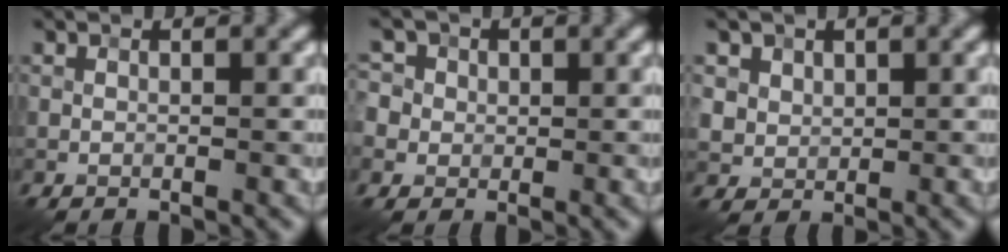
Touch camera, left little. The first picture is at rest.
{"total": 5.8, "force": [1.8, 5.1, 2.0], "torque": [-0.033, 0.034, 0.000]}
{"total": 3.0, "force": [1.6, 2.4, 1.0], "torque": [-0.033, -0.005, 0.044]}